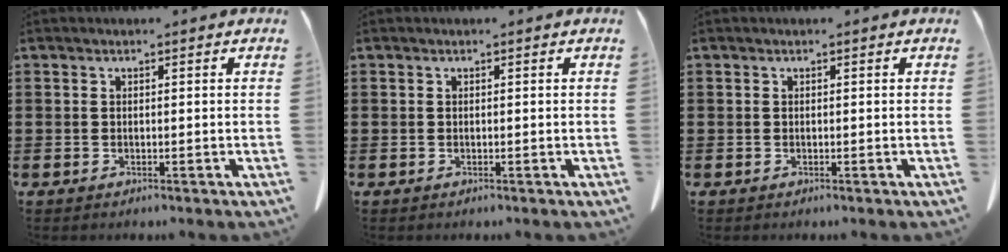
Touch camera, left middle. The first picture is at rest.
{"total": 0.0}
{"total": 0.0}